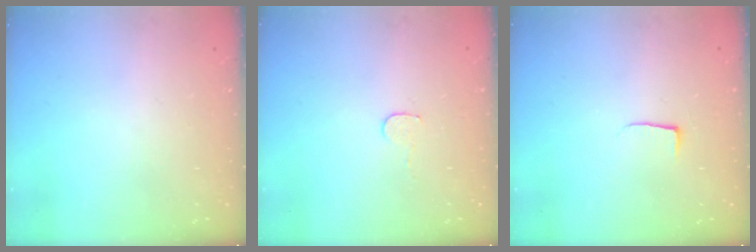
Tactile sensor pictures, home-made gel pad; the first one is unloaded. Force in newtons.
{"total": 4.1, "press": 4.1, "slide": 0.3}
{"total": 3.9, "press": 3.9, "slide": 0.5}